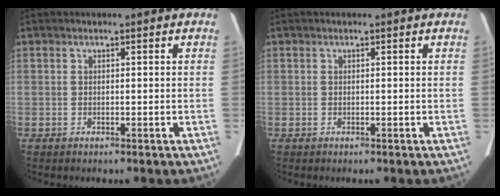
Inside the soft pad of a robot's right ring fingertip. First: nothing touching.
{"total": 0.0}